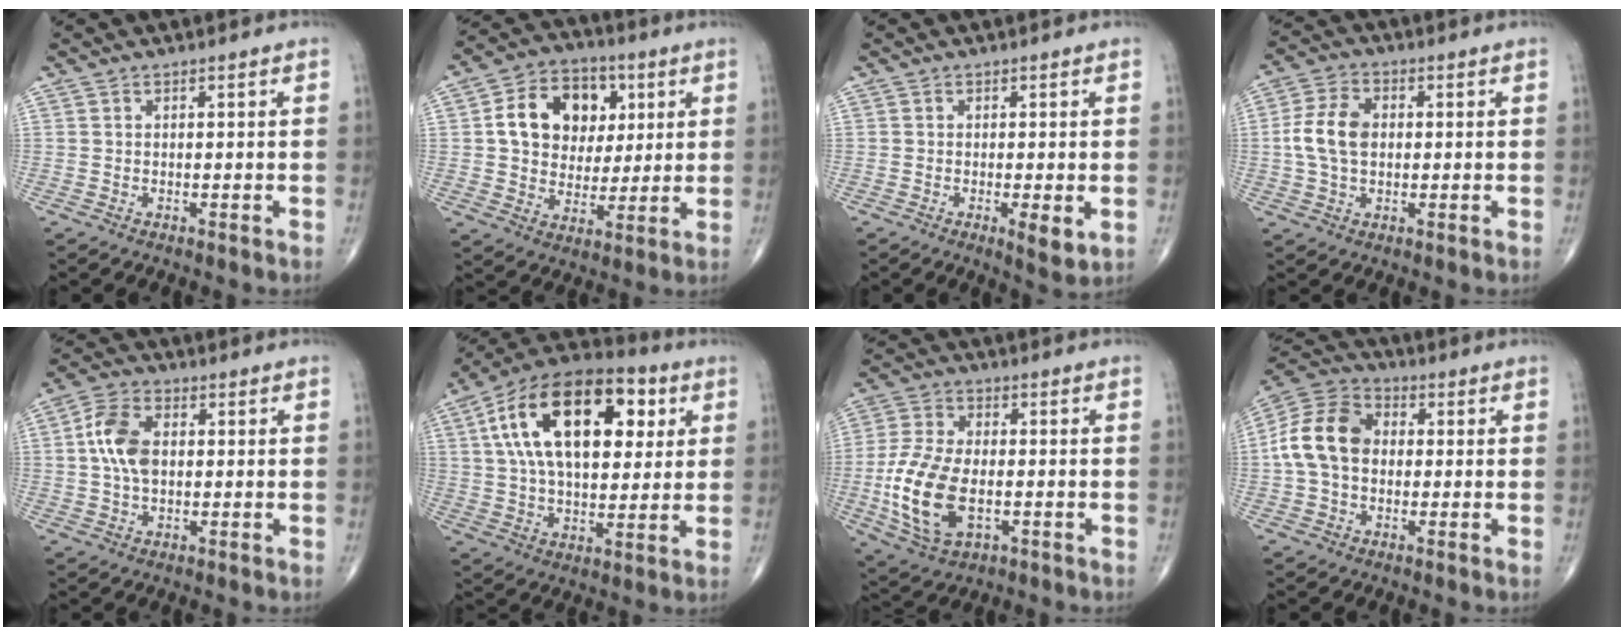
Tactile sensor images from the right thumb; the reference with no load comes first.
{"total": 15.1, "force": [3.8, 11.7, 8.8], "torque": [-0.107, 0.002, 0.061]}
{"total": 4.2, "force": [-0.9, 1.2, 3.9], "torque": [-0.065, -0.014, -0.017]}
{"total": 8.3, "force": [0.3, 5.6, 6.2], "torque": [-0.120, 0.015, 0.002]}
{"total": 8.4, "force": [0.8, 5.2, 6.6], "torque": [-0.125, 0.014, 0.011]}
{"total": 25.0, "force": [7.3, 13.5, 19.8], "torque": [-0.320, 0.013, 0.114]}
{"total": 15.1, "force": [-3.0, 8.3, 12.3], "torque": [-0.258, 0.003, -0.050]}
{"total": 12.5, "force": [0.1, 9.2, 8.5], "torque": [-0.156, 0.035, -0.008]}